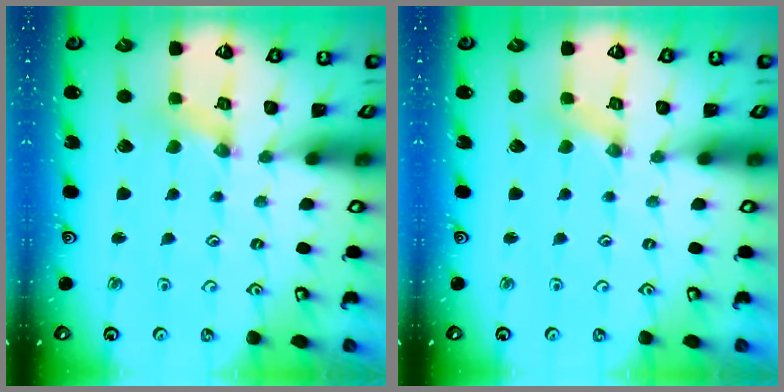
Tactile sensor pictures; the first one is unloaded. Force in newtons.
{"total": 0.0}